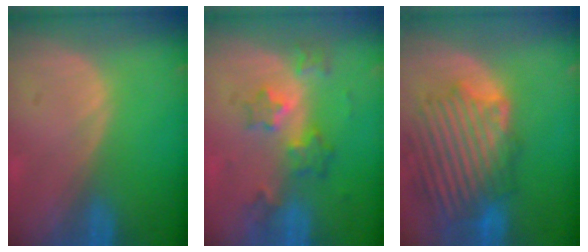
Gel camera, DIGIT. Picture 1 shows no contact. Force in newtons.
{"total": 6.1, "press": 5.4, "slide": 2.8}
{"total": 10.3, "press": 10.0, "slide": 2.3}